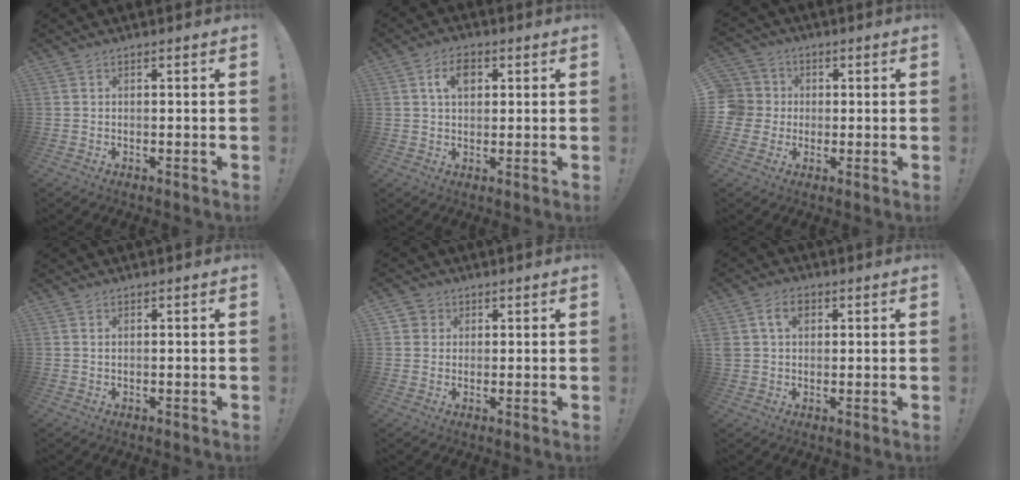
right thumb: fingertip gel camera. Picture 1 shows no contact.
{"total": 6.3, "force": [2.1, 4.1, 4.3], "torque": [-0.071, 0.006, 0.036]}
{"total": 6.6, "force": [-0.1, 6.4, 1.6], "torque": [-0.046, 0.009, 0.002]}
{"total": 0.8, "force": [0.6, 0.3, 0.4], "torque": [-0.016, 0.003, 0.013]}
{"total": 3.3, "force": [1.4, 2.9, 0.2], "torque": [-0.002, -0.003, 0.026]}
{"total": 6.3, "force": [2.4, 4.6, 3.6], "torque": [-0.062, 0.006, 0.046]}